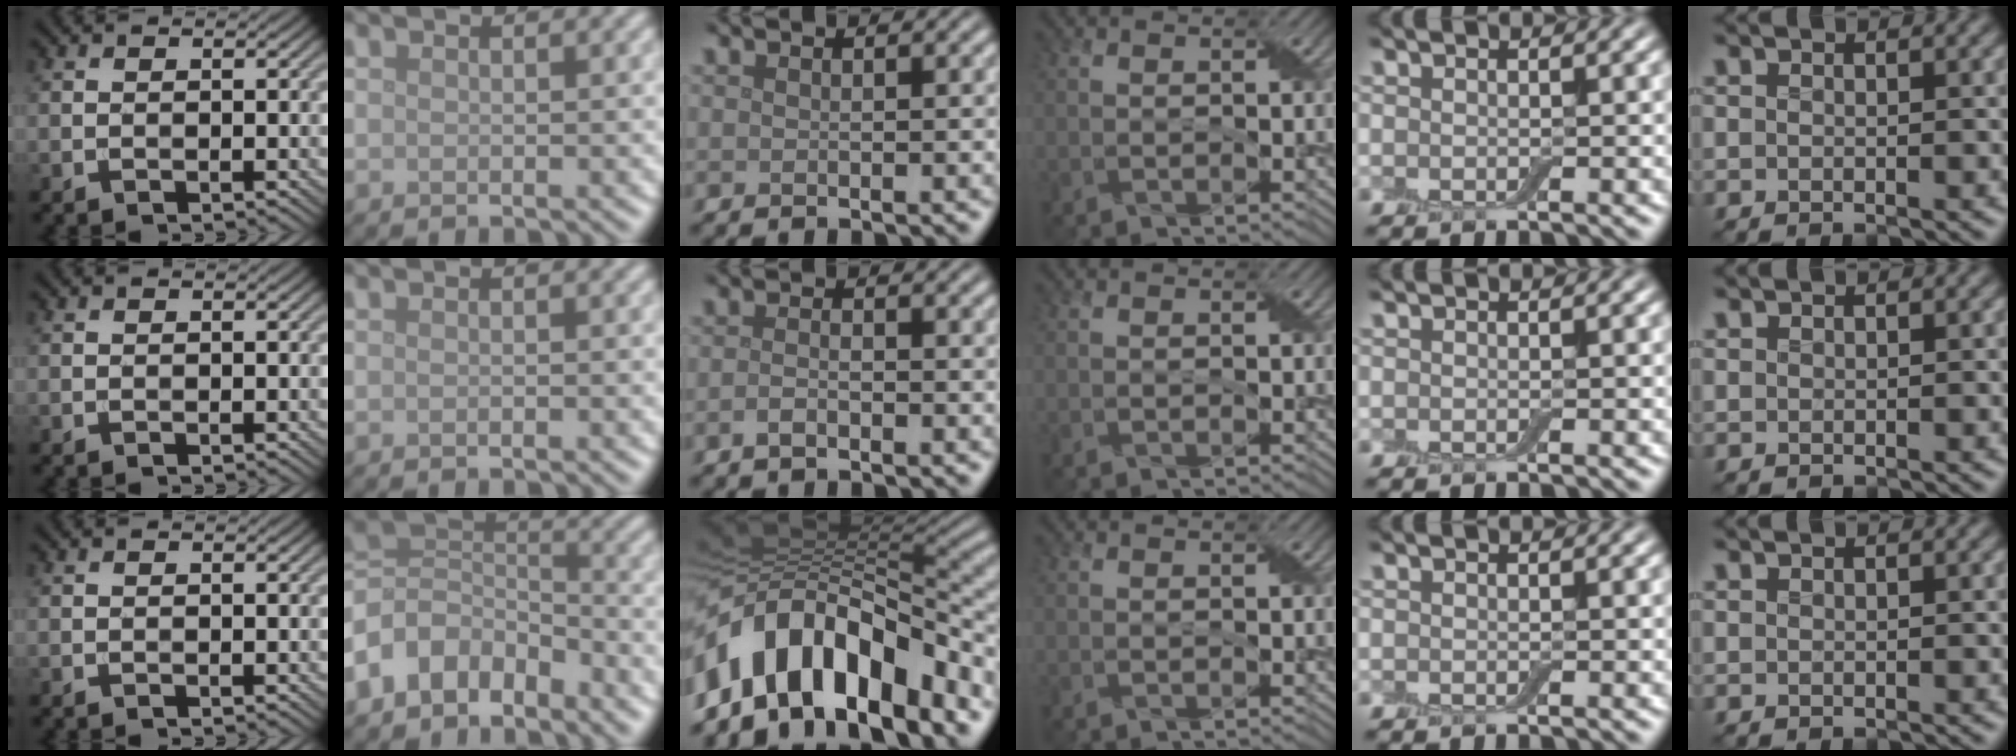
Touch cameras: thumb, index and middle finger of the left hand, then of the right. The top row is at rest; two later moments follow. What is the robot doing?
{"motion": "fold", "object": "cloth"}